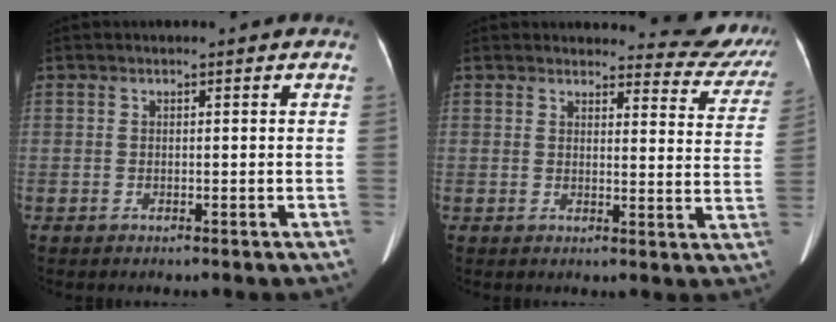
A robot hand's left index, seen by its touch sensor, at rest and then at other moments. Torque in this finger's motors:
{"motor_torque": [0.63, -0.67, 0.00, 0.01]}